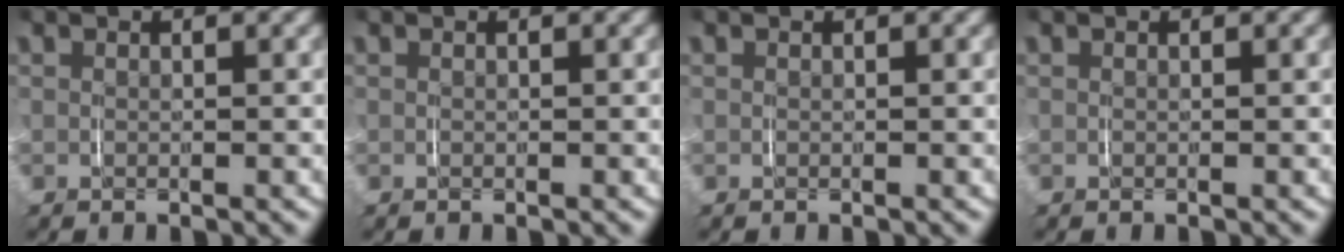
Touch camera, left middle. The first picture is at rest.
{"total": 0.0}
{"total": 0.0}
{"total": 0.0}